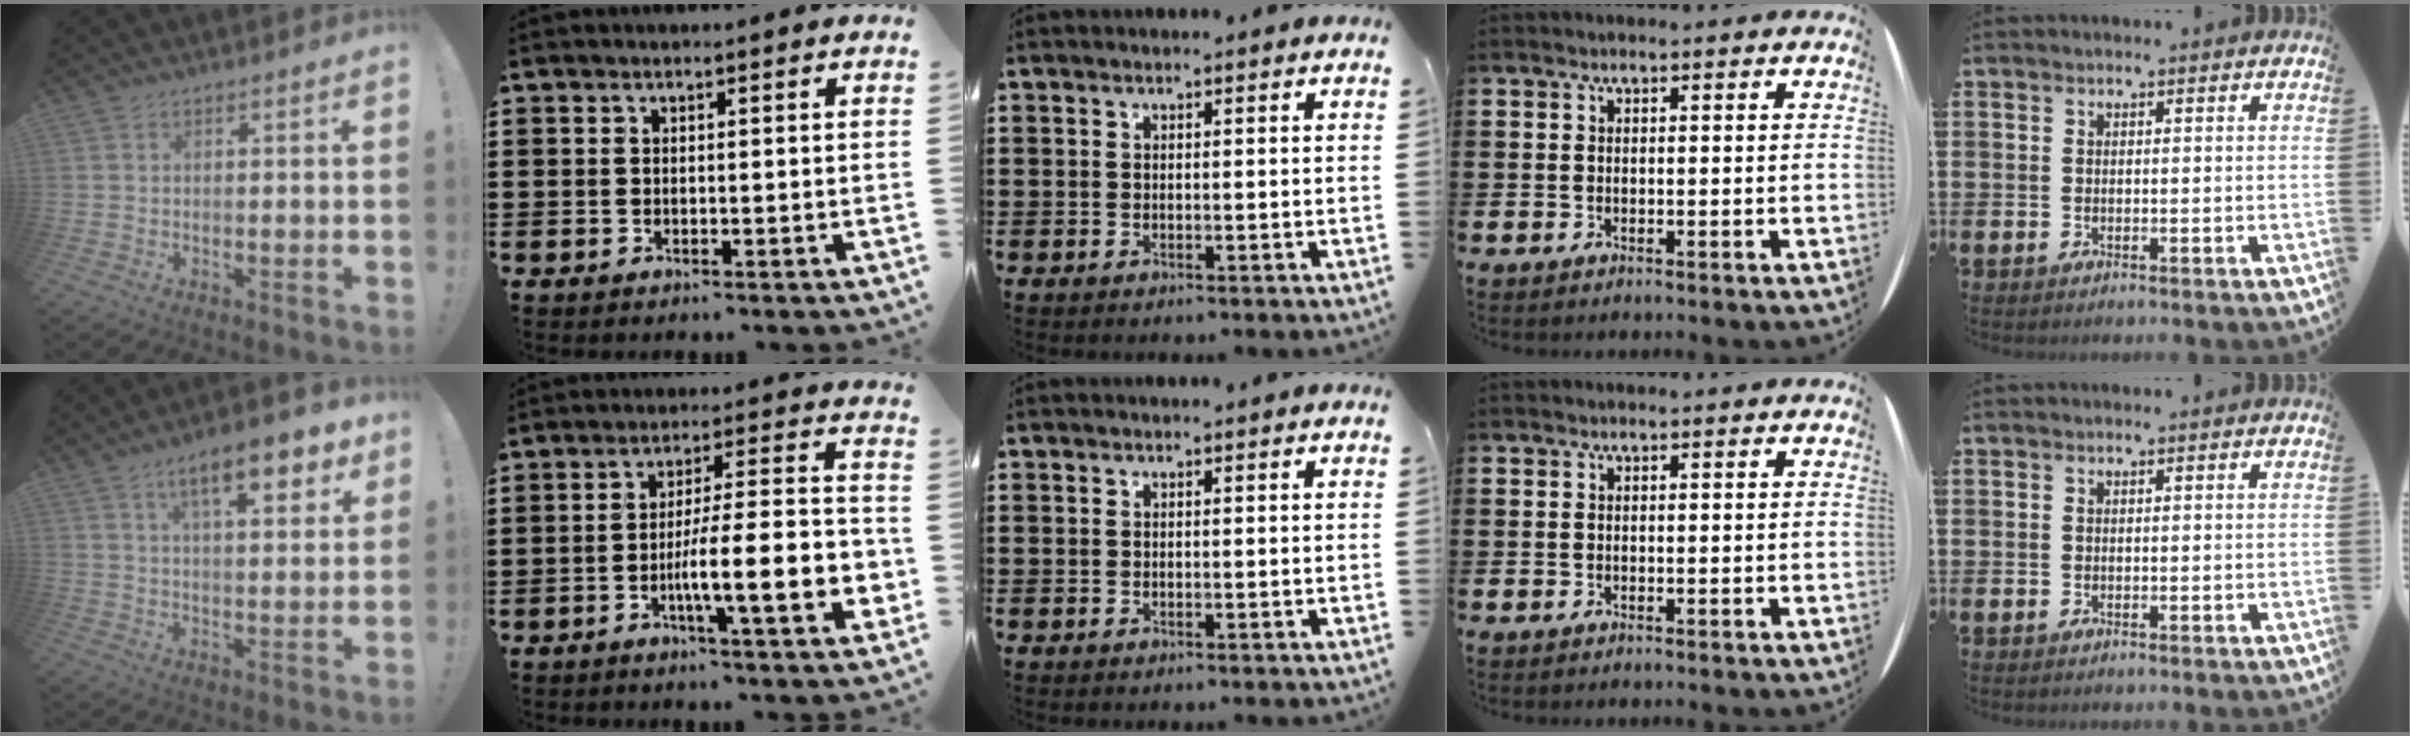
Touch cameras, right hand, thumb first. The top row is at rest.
{"thumb": {"total": 13.4, "force": [7.1, 3.9, 10.6], "torque": [-0.159, -0.027, 0.109]}, "index": {"total": 12.7, "force": [-4.0, 2.1, 11.8], "torque": [-0.192, -0.013, -0.076]}}